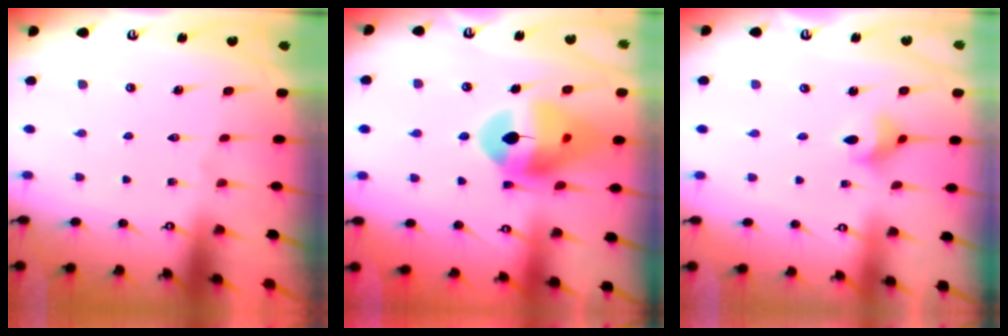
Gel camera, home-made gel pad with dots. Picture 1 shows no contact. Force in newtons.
{"total": 16.7, "press": 16.5, "slide": 2.0}
{"total": 4.1, "press": 4.1, "slide": 0.1}